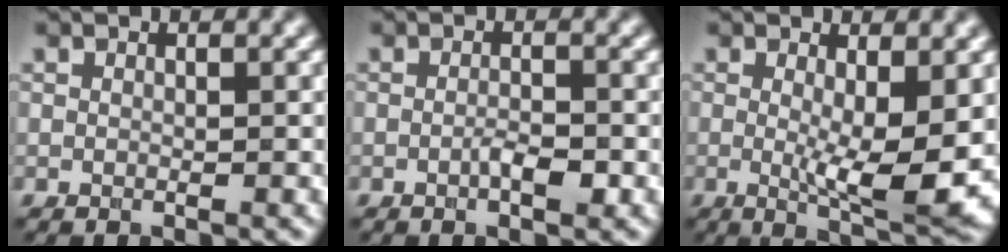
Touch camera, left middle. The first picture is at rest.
{"total": 1.8, "force": [-0.6, 0.5, 1.6], "torque": [-0.030, -0.004, -0.014]}
{"total": 6.5, "force": [-0.2, 1.4, 6.3], "torque": [-0.096, -0.022, 0.003]}